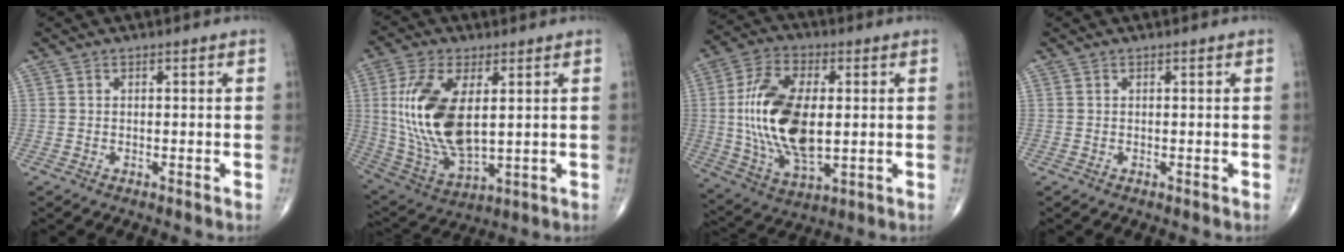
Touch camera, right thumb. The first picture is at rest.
{"total": 17.8, "force": [2.8, 8.8, 15.3], "torque": [-0.313, -0.018, 0.067]}
{"total": 19.0, "force": [0.8, 9.8, 16.2], "torque": [-0.316, -0.006, 0.021]}
{"total": 0.0}